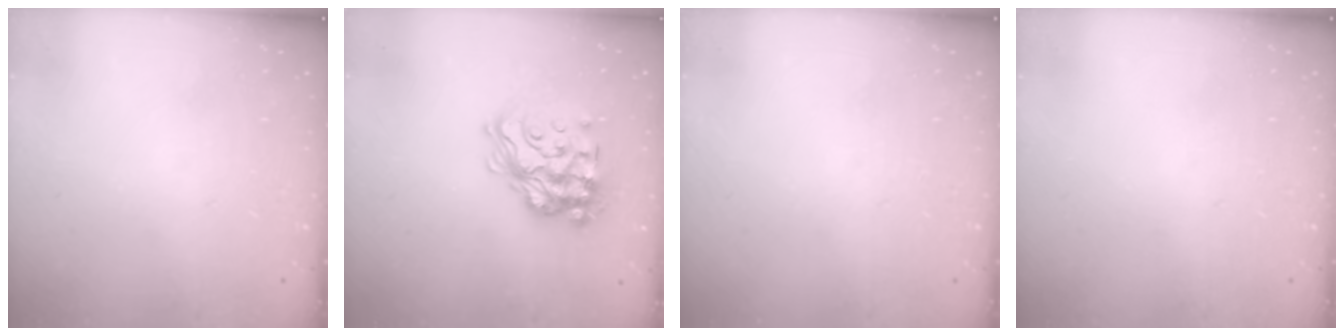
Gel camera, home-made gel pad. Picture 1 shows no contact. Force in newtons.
{"total": 17.8, "press": 17.7, "slide": 1.8}
{"total": 0.0}
{"total": 0.0}